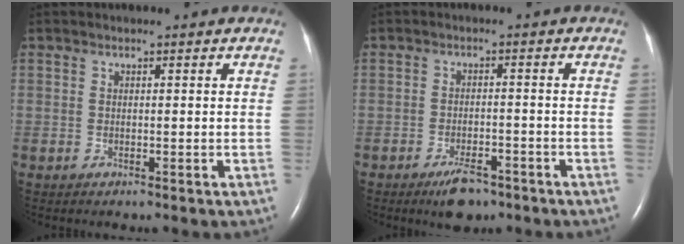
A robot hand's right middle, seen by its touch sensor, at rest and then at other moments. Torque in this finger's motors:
{"motor_torque": [0.38, -0.25, 0.24, 0.06]}